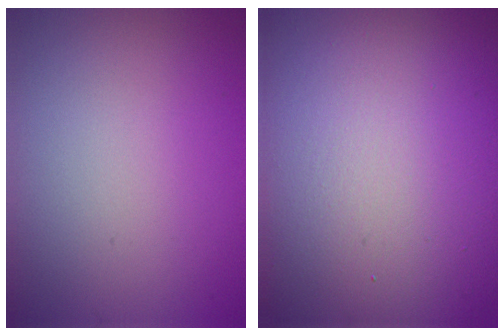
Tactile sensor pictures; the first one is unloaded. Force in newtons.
{"total": 21.9, "press": 21.9, "slide": 1.3}